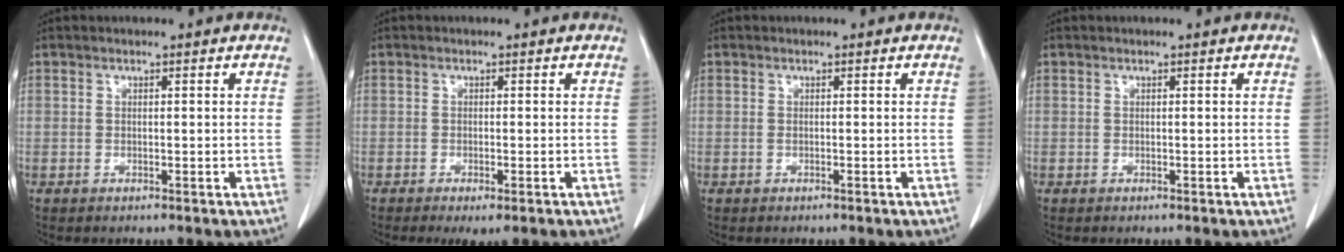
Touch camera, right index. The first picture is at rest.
{"total": 2.5, "force": [-1.5, 0.4, 2.0], "torque": [-0.026, -0.006, -0.019]}
{"total": 0.0}
{"total": 0.0}